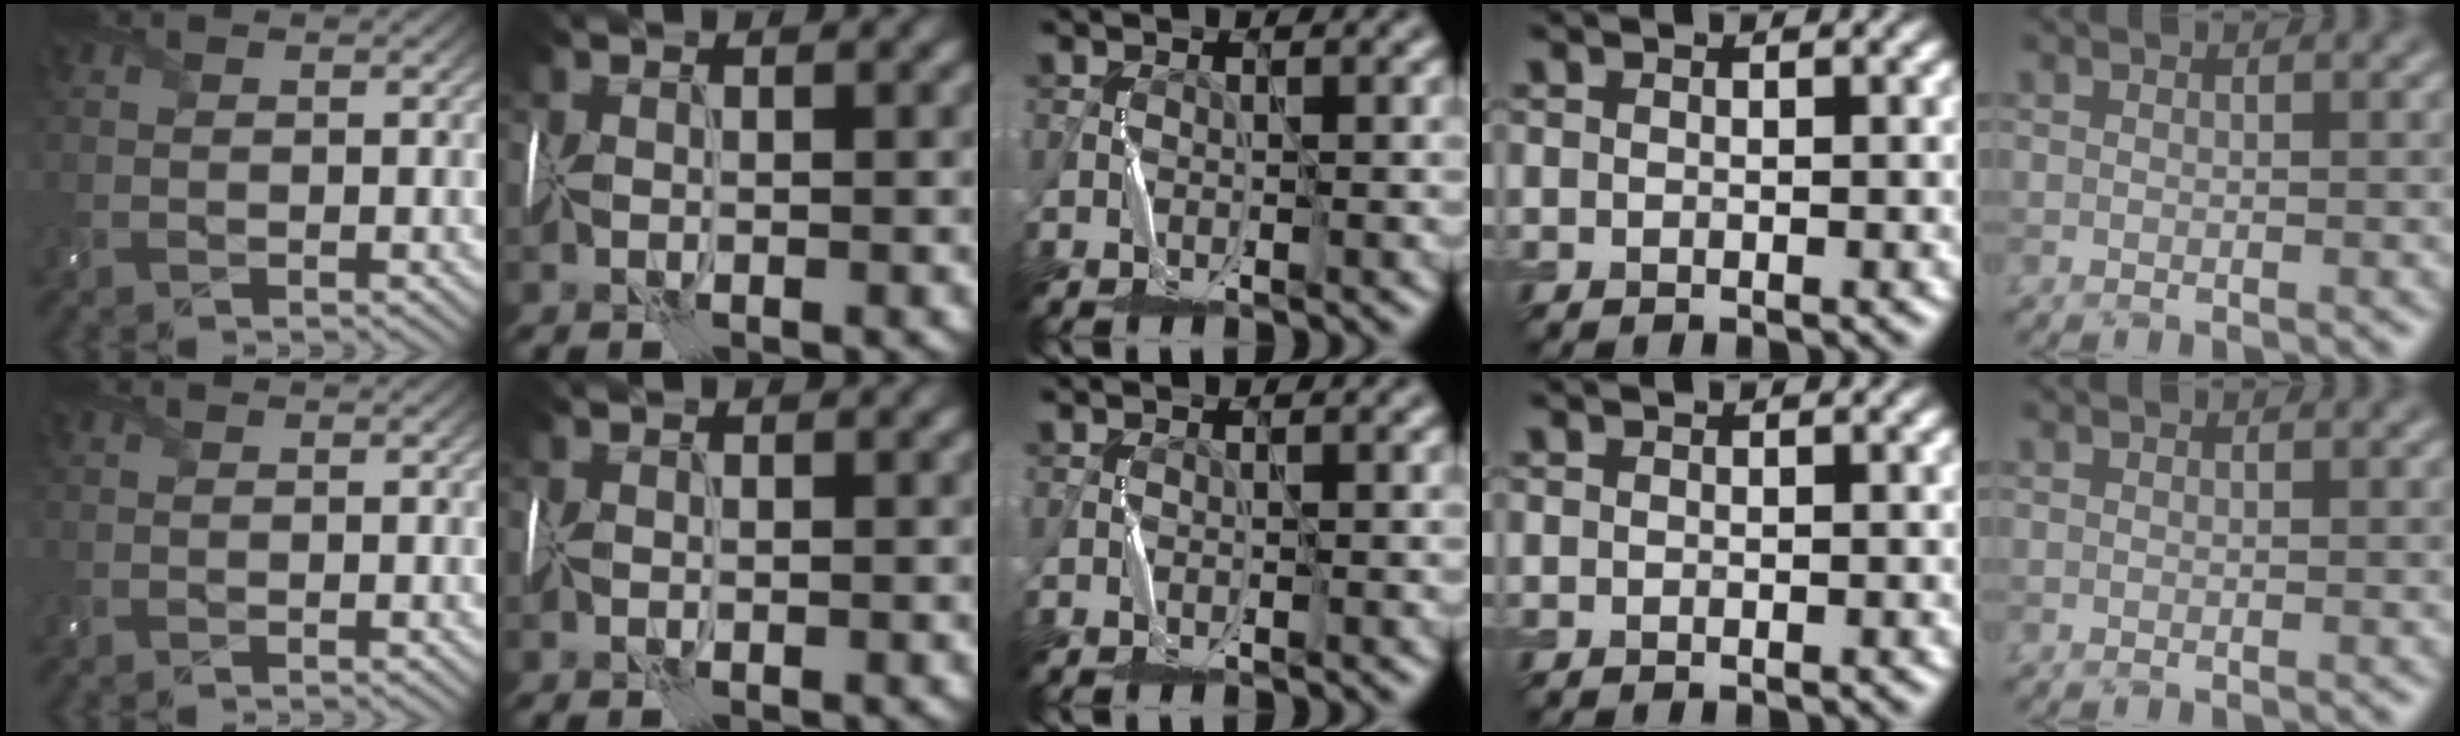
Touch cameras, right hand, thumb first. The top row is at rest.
{}